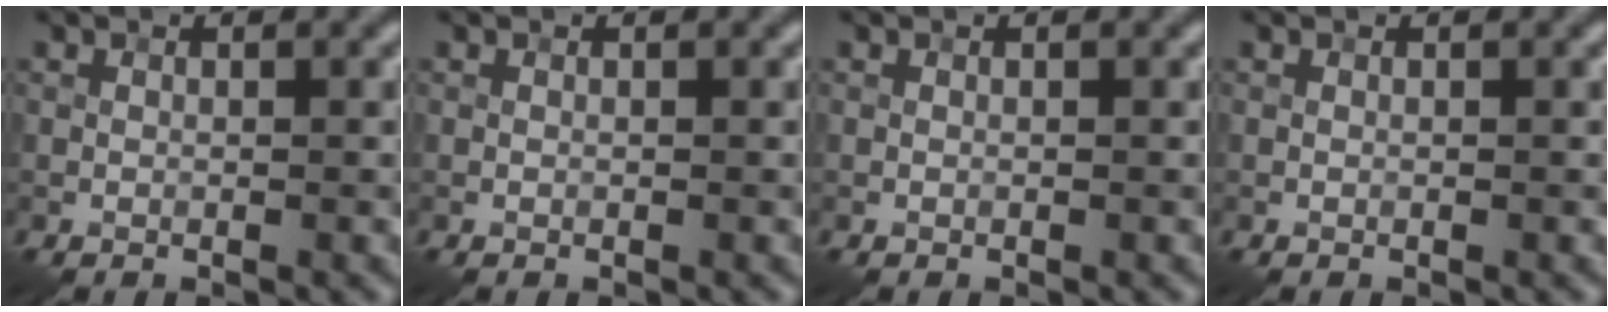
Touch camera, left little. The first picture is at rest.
{"total": 0.0}
{"total": 0.0}
{"total": 0.0}